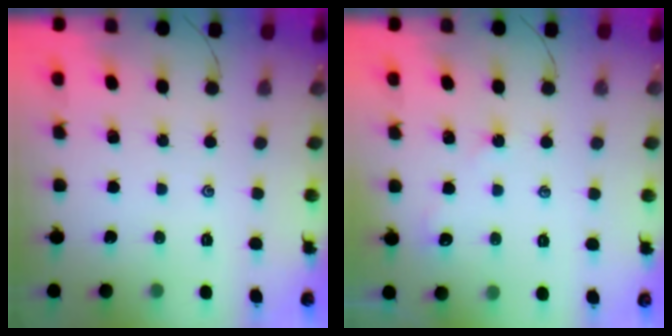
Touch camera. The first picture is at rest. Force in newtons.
{"total": 1.9, "press": 1.8, "slide": 0.4}